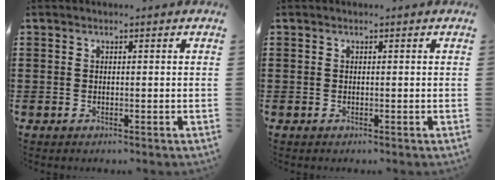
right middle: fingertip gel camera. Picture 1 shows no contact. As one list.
[{"total": 0.0}]